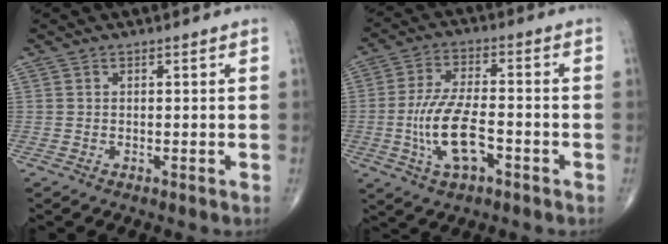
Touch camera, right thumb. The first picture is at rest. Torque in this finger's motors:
{"motor_torque": [2.39, 2.62, 1.18, -0.12, 0.40]}